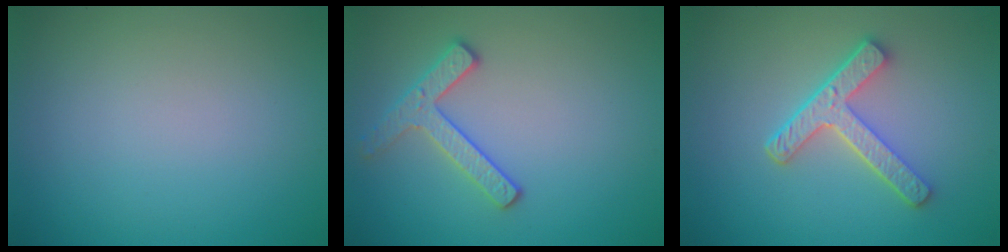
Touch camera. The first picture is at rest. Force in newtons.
{"total": 2.5, "press": 2.4, "slide": 0.5}
{"total": 4.2, "press": 3.3, "slide": 2.5}